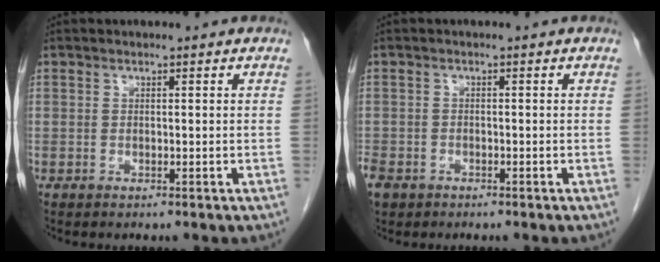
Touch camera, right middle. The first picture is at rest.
{"total": 4.5, "force": [-2.9, 3.1, 1.7], "torque": [-0.045, -0.004, -0.051]}